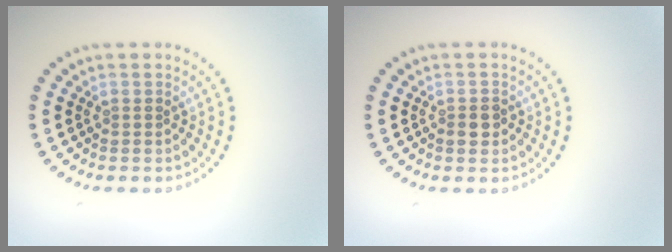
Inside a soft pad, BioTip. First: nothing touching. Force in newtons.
{"total": 1.4, "press": 1.3, "slide": 0.3}